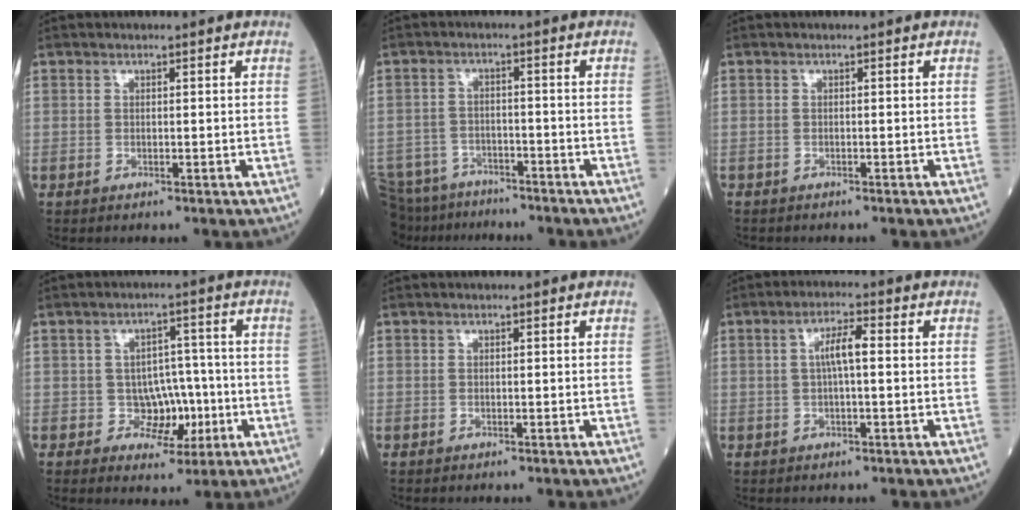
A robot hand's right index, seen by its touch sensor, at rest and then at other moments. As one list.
[{"total": 13.1, "force": [-11.4, 4.9, 4.2], "torque": [-0.101, -0.012, -0.169]}, {"total": 1.1, "force": [-1.1, 0.3, 0.3], "torque": [-0.009, -0.001, -0.015]}, {"total": 5.4, "force": [-1.1, 4.5, 2.7], "torque": [-0.018, 0.014, -0.011]}, {"total": 0.0}, {"total": 3.9, "force": [0.4, 0.6, 3.8], "torque": [-0.070, 0.010, 0.005]}]